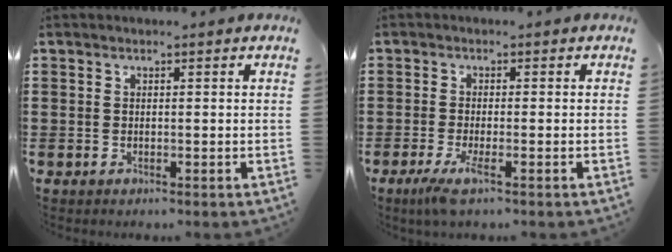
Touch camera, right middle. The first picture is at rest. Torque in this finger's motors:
{"motor_torque": [0.58, -0.29, 0.17, 0.06]}